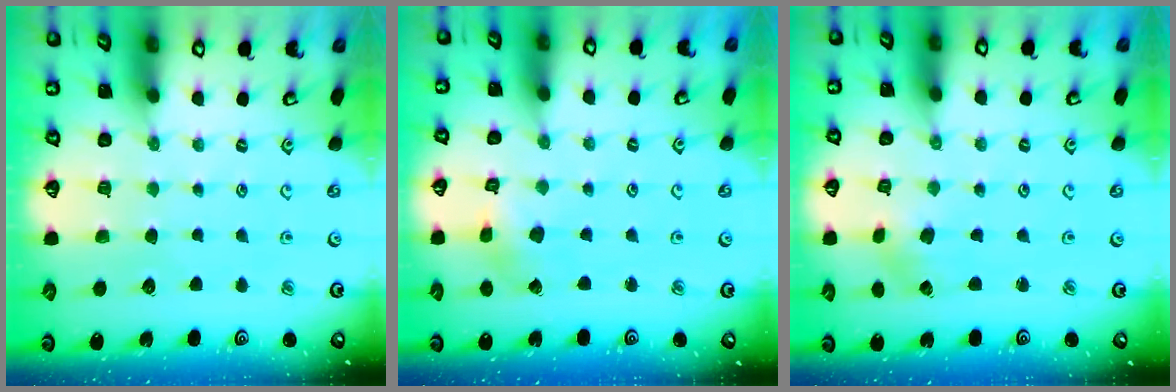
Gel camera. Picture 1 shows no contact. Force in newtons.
{"total": 2.3, "press": 2.3, "slide": 0.1}
{"total": 2.4, "press": 2.3, "slide": 0.4}